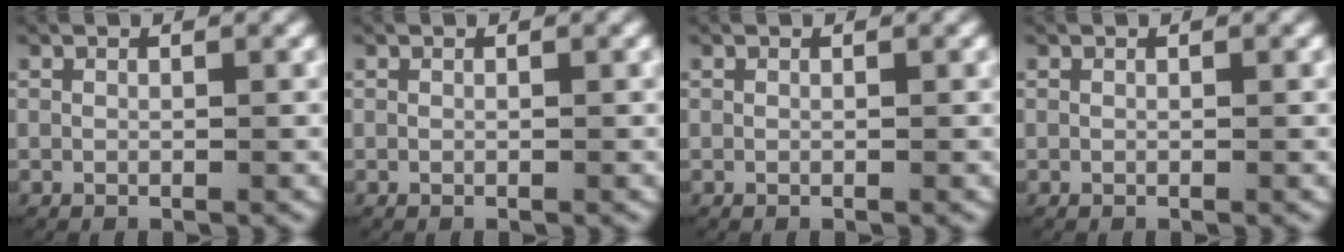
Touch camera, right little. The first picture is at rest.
{"total": 0.0}
{"total": 0.0}
{"total": 0.0}